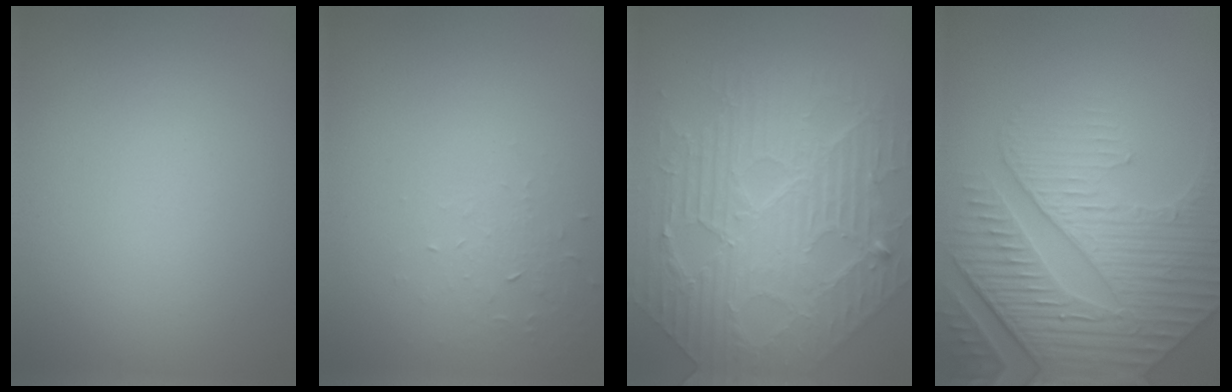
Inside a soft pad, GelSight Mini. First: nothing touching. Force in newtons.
{"total": 1.0, "press": 0.4, "slide": 0.9}
{"total": 6.4, "press": 5.5, "slide": 3.3}
{"total": 8.5, "press": 6.3, "slide": 5.8}